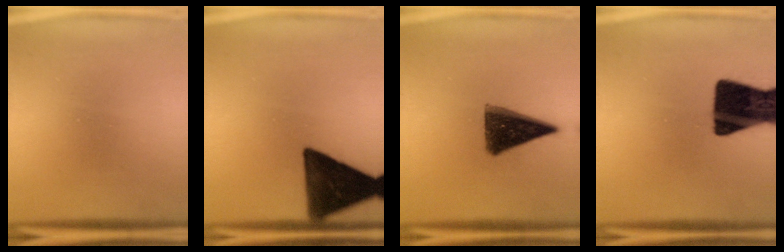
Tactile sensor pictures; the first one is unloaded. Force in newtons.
{"total": 15.2}
{"total": 11.5}
{"total": 18.0}